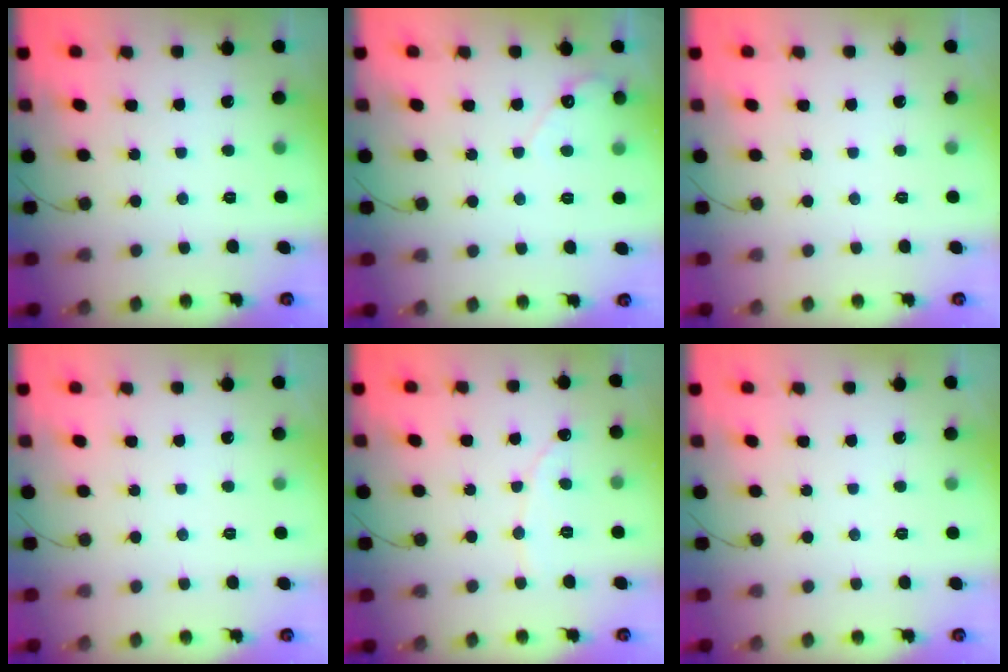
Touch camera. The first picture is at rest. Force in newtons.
{"total": 3.1, "press": 3.1, "slide": 0.2}
{"total": 0.0}
{"total": 0.0}
{"total": 2.5, "press": 2.5, "slide": 0.1}
{"total": 0.0}